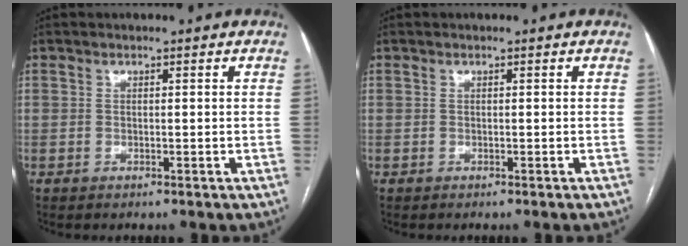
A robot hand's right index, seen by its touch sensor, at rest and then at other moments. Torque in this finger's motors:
{"motor_torque": [0.05, -0.26, 0.00, 0.02]}